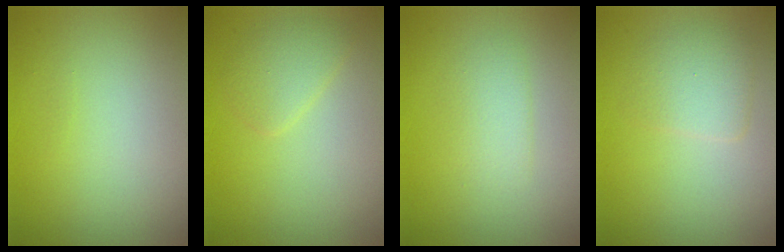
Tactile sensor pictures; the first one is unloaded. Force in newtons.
{"total": 1.8, "press": 1.8, "slide": 0.1}
{"total": 1.7, "press": 1.7, "slide": 0.1}
{"total": 2.3, "press": 2.3, "slide": 0.1}